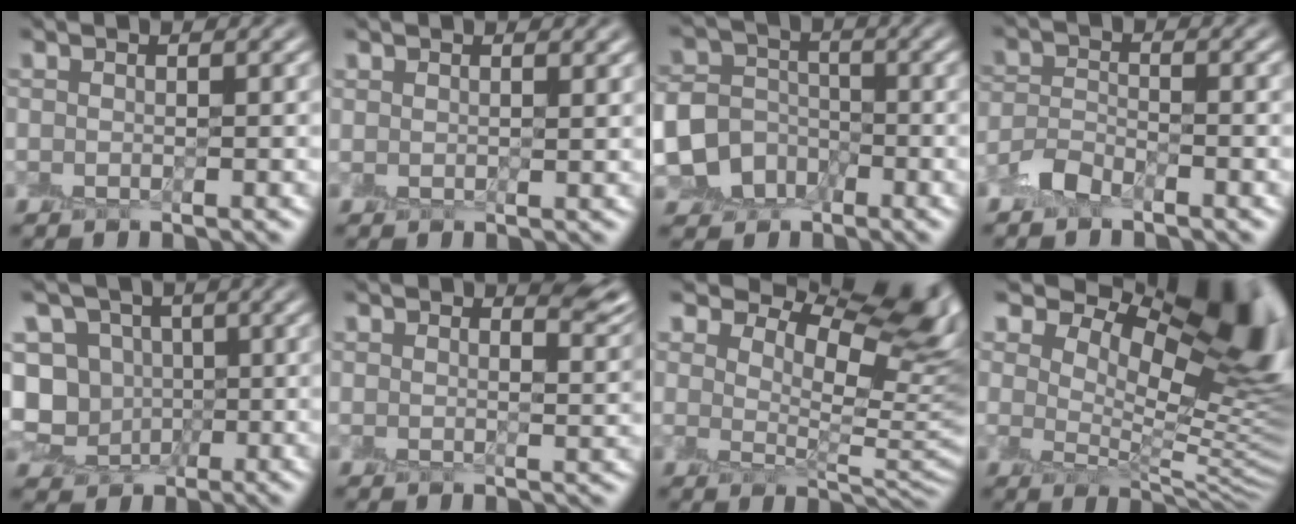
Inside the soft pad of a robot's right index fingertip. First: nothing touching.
{"total": 1.1, "force": [1.0, 0.2, 0.3], "torque": [-0.001, -0.002, 0.014]}
{"total": 7.4, "force": [-2.8, 6.4, 2.3], "torque": [-0.035, 0.000, -0.076]}
{"total": 2.2, "force": [-1.9, 0.9, 0.5], "torque": [-0.010, 0.009, -0.040]}
{"total": 7.9, "force": [-0.1, 7.2, 3.3], "torque": [-0.055, 0.015, -0.032]}
{"total": 5.4, "force": [4.0, 1.9, 3.2], "torque": [-0.011, 0.025, 0.037]}
{"total": 12.3, "force": [9.0, 3.7, 7.4], "torque": [-0.104, 0.019, 0.135]}
{"total": 12.9, "force": [7.8, 5.0, 9.0], "torque": [-0.113, 0.011, 0.128]}